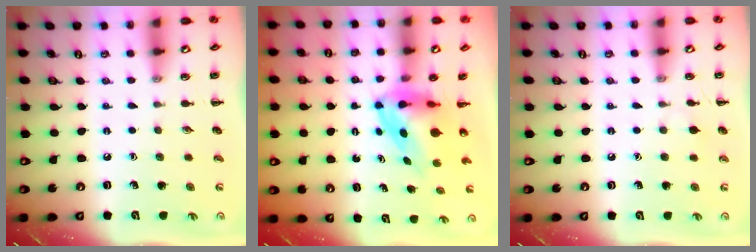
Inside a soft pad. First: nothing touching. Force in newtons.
{"total": 5.0, "press": 4.8, "slide": 1.5}
{"total": 5.1, "press": 4.8, "slide": 1.5}